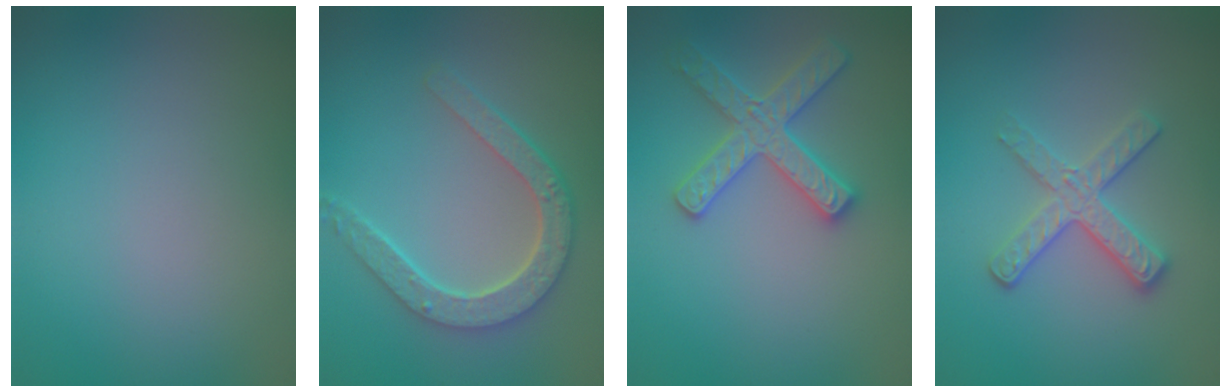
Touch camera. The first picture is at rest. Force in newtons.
{"total": 4.5, "press": 3.6, "slide": 2.8}
{"total": 3.6, "press": 3.5, "slide": 1.0}
{"total": 3.2, "press": 2.8, "slide": 1.5}